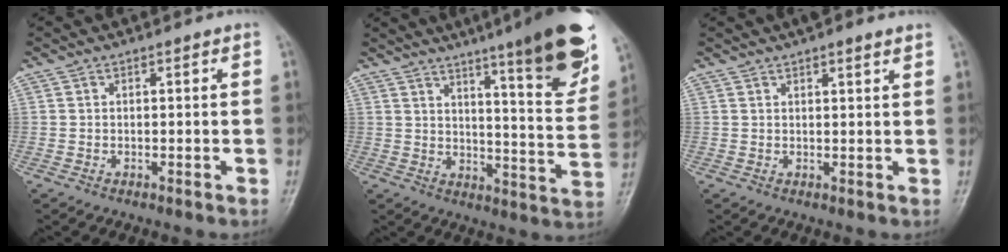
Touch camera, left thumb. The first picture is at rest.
{"total": 20.6, "force": [12.9, 2.8, 15.8], "torque": [-0.186, -0.065, 0.178]}
{"total": 4.2, "force": [3.1, 0.8, 2.6], "torque": [-0.027, 0.007, 0.044]}